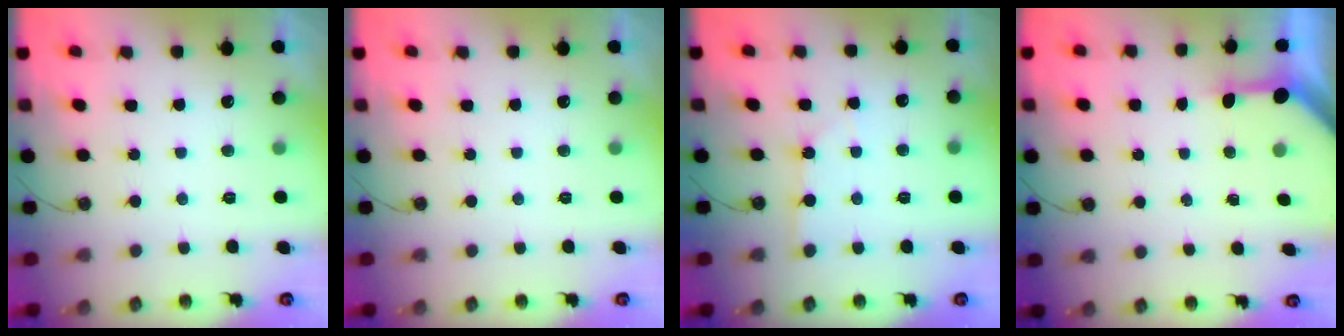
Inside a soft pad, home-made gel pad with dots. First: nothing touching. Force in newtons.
{"total": 0.0}
{"total": 1.4, "press": 1.4, "slide": 0.2}
{"total": 3.3, "press": 3.3, "slide": 0.4}